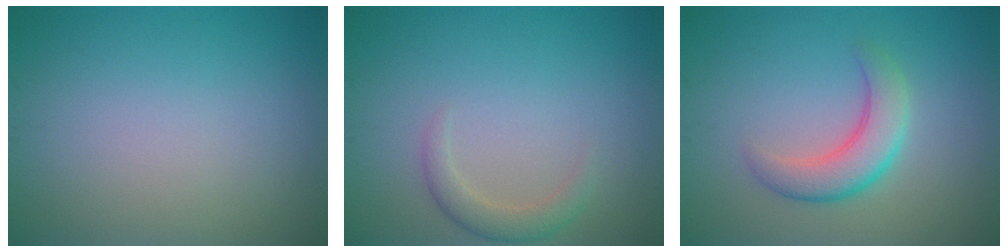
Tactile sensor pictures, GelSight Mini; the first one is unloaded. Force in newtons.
{"total": 1.9, "press": 1.9, "slide": 0.1}
{"total": 3.9, "press": 3.9, "slide": 0.2}